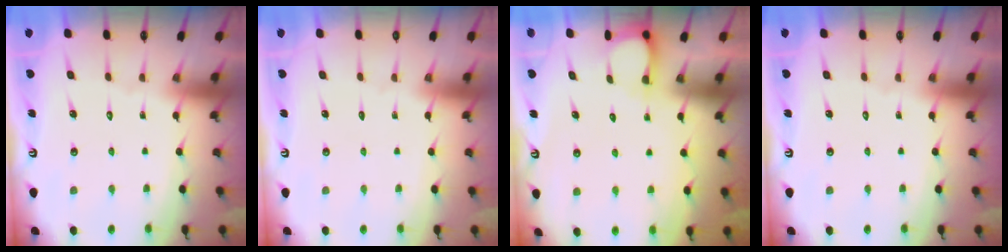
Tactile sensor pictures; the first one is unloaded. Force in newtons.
{"total": 0.0}
{"total": 3.2, "press": 3.1, "slide": 0.5}
{"total": 0.0}